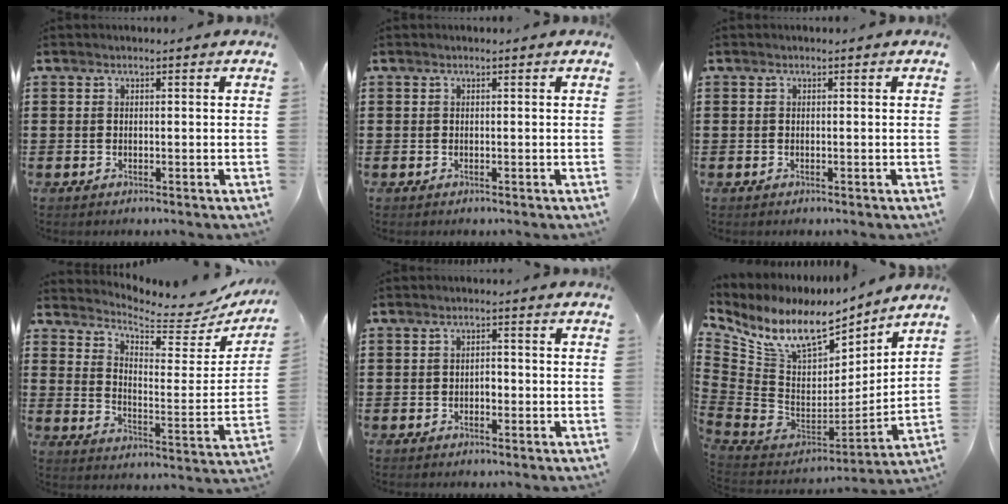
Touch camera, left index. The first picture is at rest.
{"total": 0.0}
{"total": 0.0}
{"total": 5.1, "force": [4.8, 0.8, 1.7], "torque": [-0.062, -0.042, 0.079]}
{"total": 1.3, "force": [-0.4, 0.7, 1.0], "torque": [-0.022, 0.001, -0.008]}
{"total": 10.7, "force": [7.2, 4.8, 6.3], "torque": [-0.154, -0.050, 0.127]}